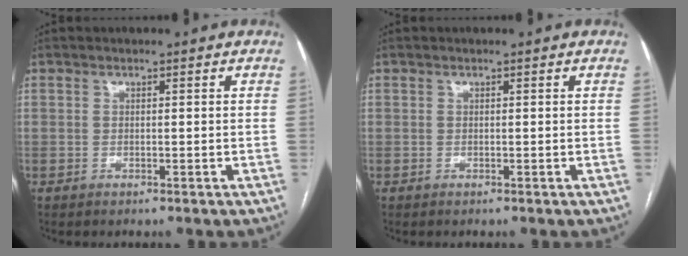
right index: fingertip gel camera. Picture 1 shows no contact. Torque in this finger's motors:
{"motor_torque": [0.00, 0.00, 0.00, 0.00]}